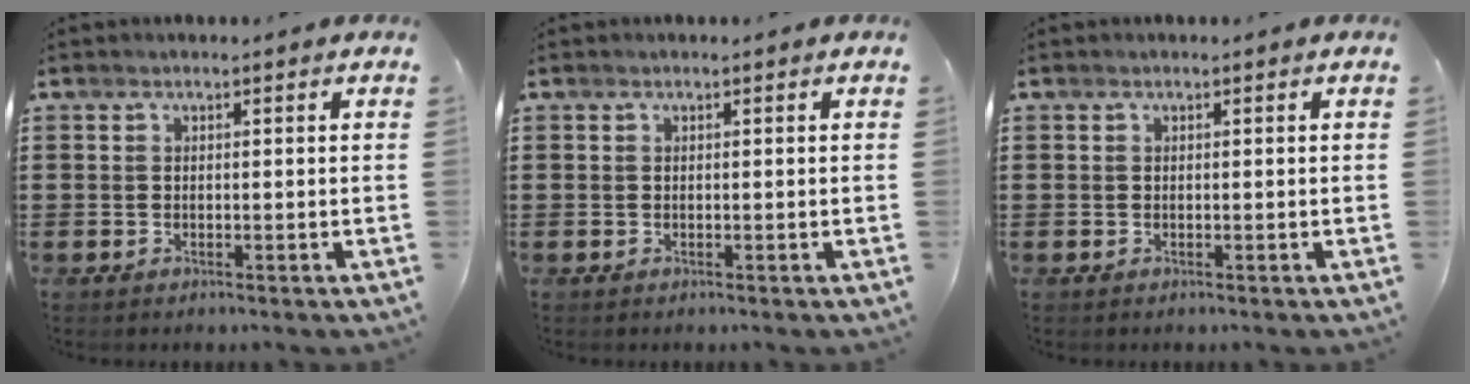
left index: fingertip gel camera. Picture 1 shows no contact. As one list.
[{"total": 0.0}, {"total": 0.0}]